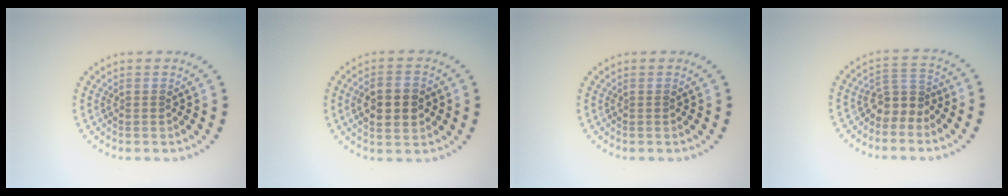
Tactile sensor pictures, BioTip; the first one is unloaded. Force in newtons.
{"total": 4.6, "press": 4.6, "slide": 0.1}
{"total": 0.0}
{"total": 2.8, "press": 2.1, "slide": 1.8}